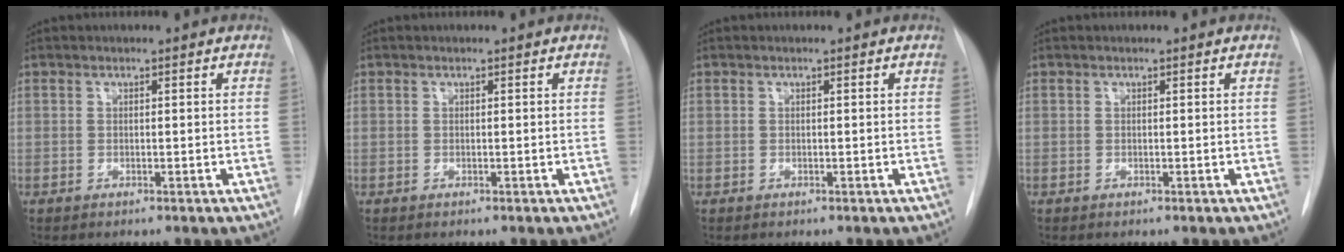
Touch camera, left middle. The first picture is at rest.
{"total": 0.0}
{"total": 0.0}
{"total": 0.0}